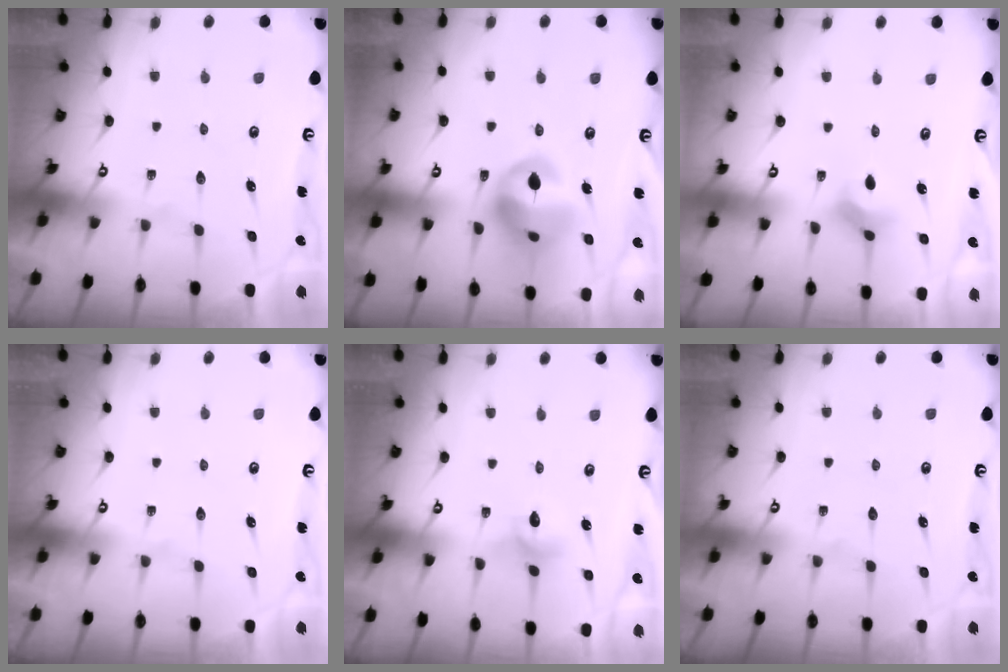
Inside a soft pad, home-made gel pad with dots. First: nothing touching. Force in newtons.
{"total": 13.9, "press": 13.8, "slide": 1.4}
{"total": 2.7, "press": 2.6, "slide": 0.6}
{"total": 0.0}
{"total": 3.3, "press": 3.3, "slide": 0.3}
{"total": 0.0}